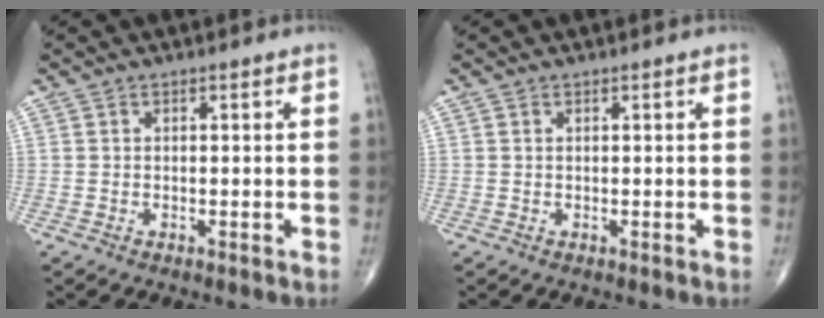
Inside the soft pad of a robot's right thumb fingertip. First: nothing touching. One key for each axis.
{"total": 0.0}